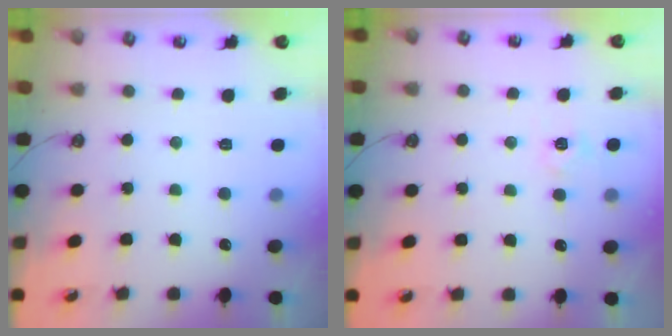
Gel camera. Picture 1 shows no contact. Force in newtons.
{"total": 3.5, "press": 3.4, "slide": 0.5}